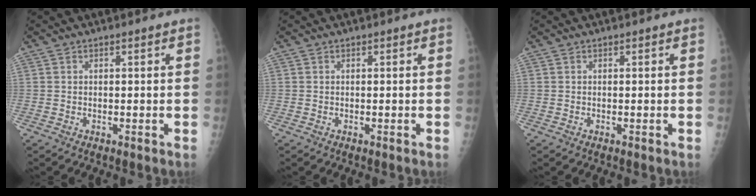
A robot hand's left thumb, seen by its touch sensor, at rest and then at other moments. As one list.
[{"total": 0.0}, {"total": 0.0}]